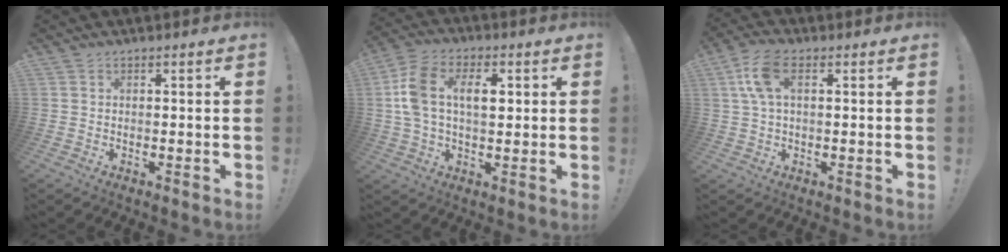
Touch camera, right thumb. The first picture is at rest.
{"total": 12.6, "force": [1.9, 7.8, 9.8], "torque": [-0.181, 0.013, 0.034]}
{"total": 8.8, "force": [2.5, 4.1, 7.3], "torque": [-0.142, 0.005, 0.048]}